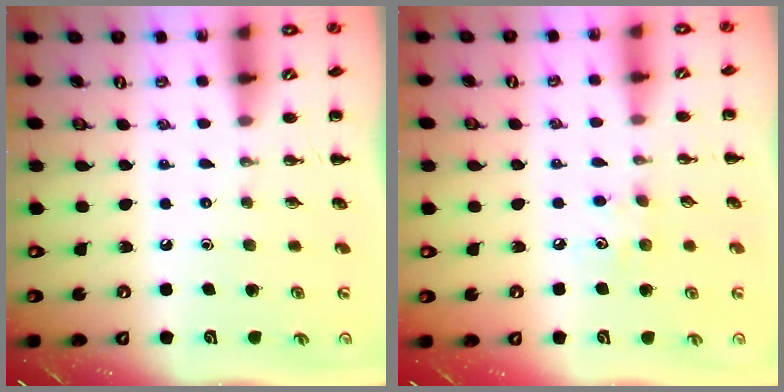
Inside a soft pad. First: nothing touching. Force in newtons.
{"total": 5.2, "press": 5.1, "slide": 1.3}